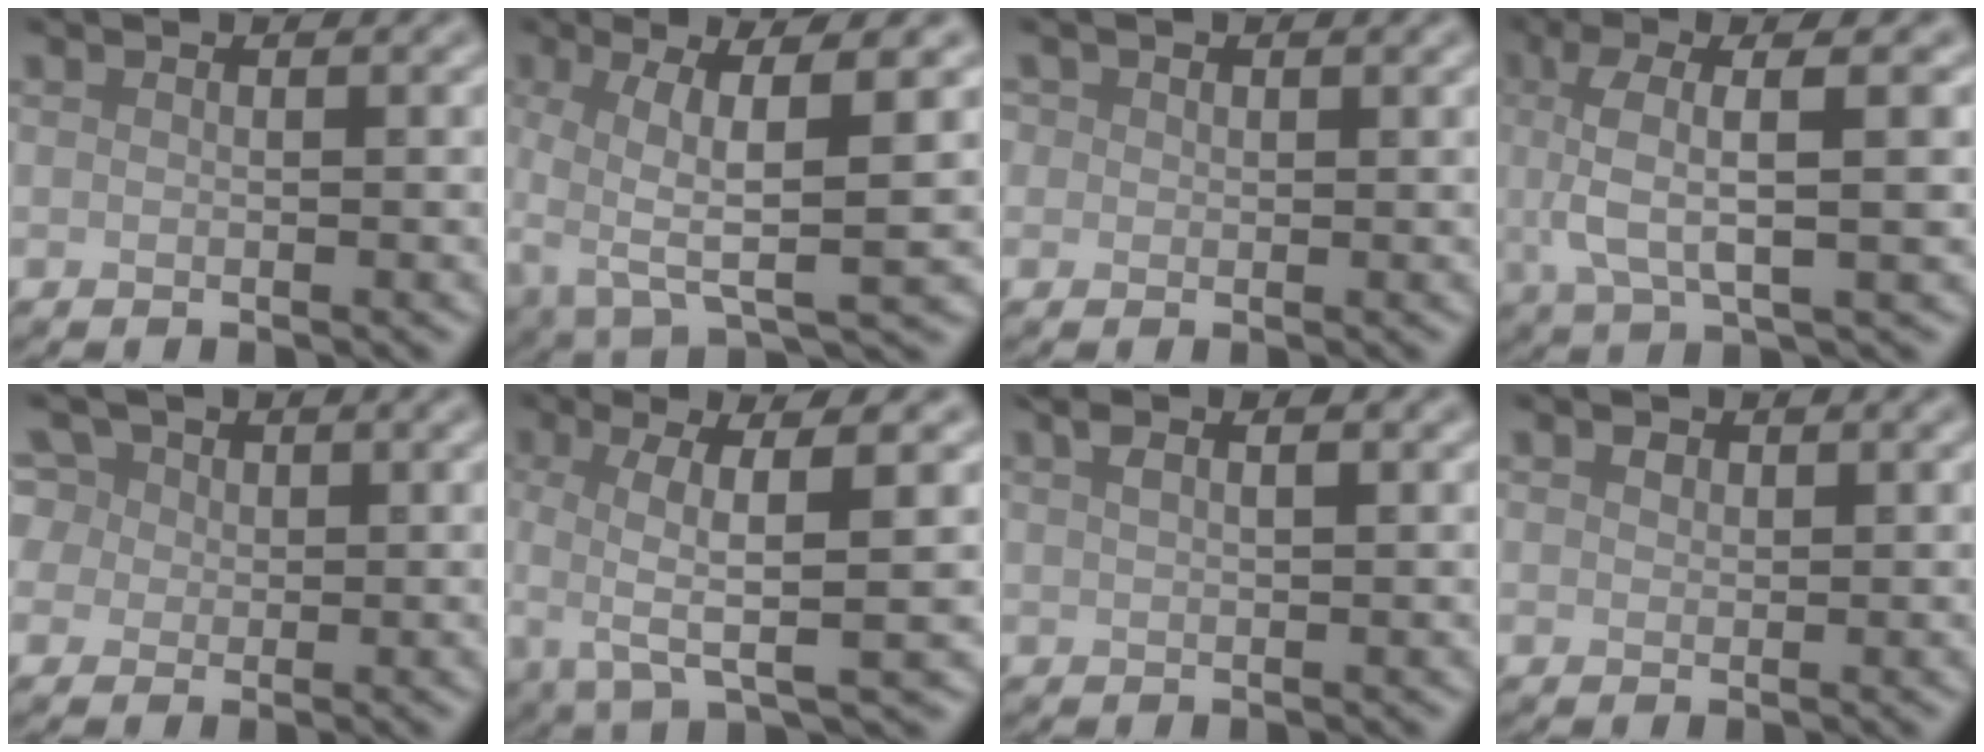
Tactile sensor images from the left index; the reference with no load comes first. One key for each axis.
{"total": 8.3, "fx": 0.9, "fy": 2.1, "fz": 8.0, "tx": -0.134, "ty": 0.007, "tz": 0.016}
{"total": 1.3, "fx": 0.6, "fy": 1.1, "fz": 0.4, "tx": -0.004, "ty": 0.001, "tz": 0.003}
{"total": 6.4, "fx": 1.4, "fy": 1.6, "fz": 6.0, "tx": -0.111, "ty": 0.009, "tz": 0.021}
{"total": 6.2, "fx": 2.5, "fy": 5.0, "fz": 2.8, "tx": -0.050, "ty": 0.035, "tz": 0.012}
{"total": 6.7, "fx": 0.6, "fy": 1.5, "fz": 6.5, "tx": -0.102, "ty": 0.006, "tz": 0.003}
{"total": 2.0, "fx": 1.1, "fy": 0.6, "fz": 1.6, "tx": -0.027, "ty": 0.007, "tz": 0.020}
{"total": 0.8, "fx": 0.5, "fy": 0.5, "fz": 0.3, "tx": -0.007, "ty": -0.002, "tz": 0.008}